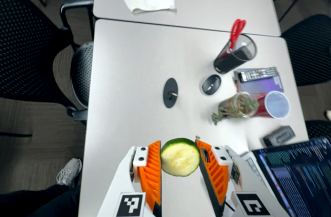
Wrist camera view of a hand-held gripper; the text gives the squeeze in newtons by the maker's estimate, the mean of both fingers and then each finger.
{"total": 8.4, "left": 8.3, "right": 8.4}